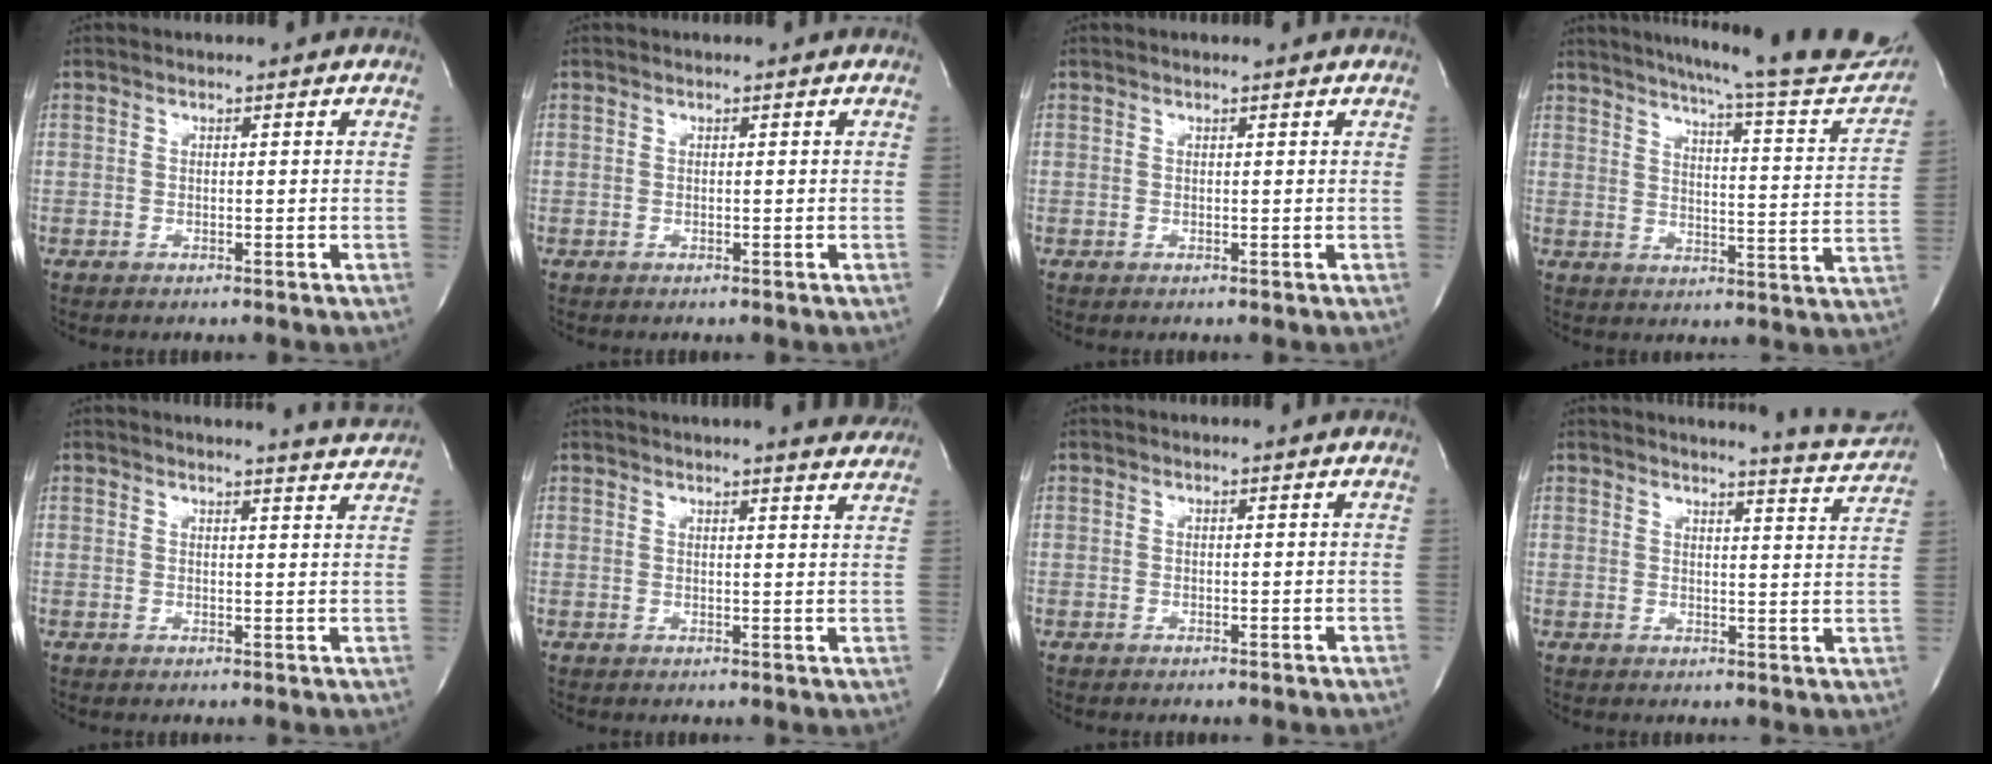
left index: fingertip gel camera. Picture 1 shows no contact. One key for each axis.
{"total": 0.0}
{"total": 1.2, "fx": 1.2, "fy": 0.0, "fz": 0.3, "tx": -0.012, "ty": 0.006, "tz": 0.014}
{"total": 24.9, "fx": 22.5, "fy": 1.6, "fz": 10.7, "tx": -0.160, "ty": -0.074, "tz": 0.271}
{"total": 4.8, "fx": 4.7, "fy": -0.9, "fz": 0.2, "tx": -0.013, "ty": -0.022, "tz": 0.045}
{"total": 10.9, "fx": 10.2, "fy": 0.6, "fz": 3.7, "tx": -0.048, "ty": -0.001, "tz": 0.109}
{"total": 0.5, "fx": 0.5, "fy": 0.0, "fz": 0.1, "tx": -0.005, "ty": -0.001, "tz": 0.004}
{"total": 7.5, "fx": 7.4, "fy": -0.6, "fz": 0.8, "tx": -0.020, "ty": -0.040, "tz": 0.080}